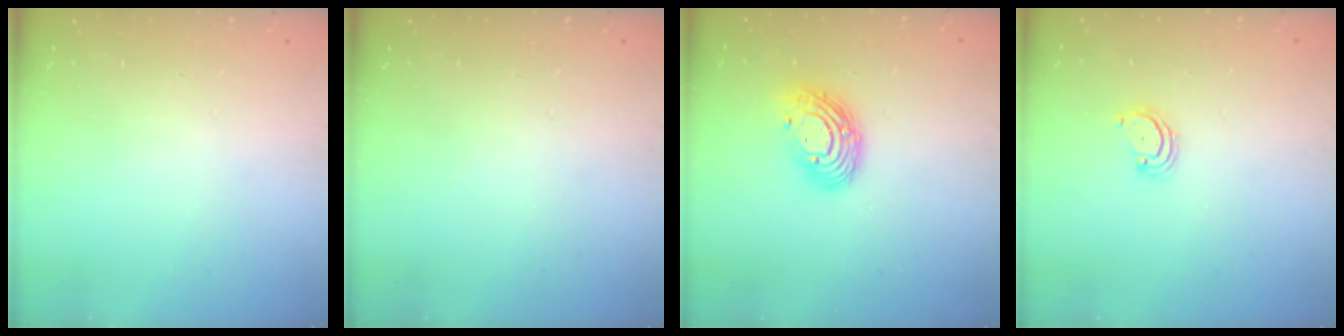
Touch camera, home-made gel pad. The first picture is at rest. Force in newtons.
{"total": 0.0}
{"total": 11.5, "press": 11.5, "slide": 0.2}
{"total": 2.5, "press": 2.5, "slide": 0.3}